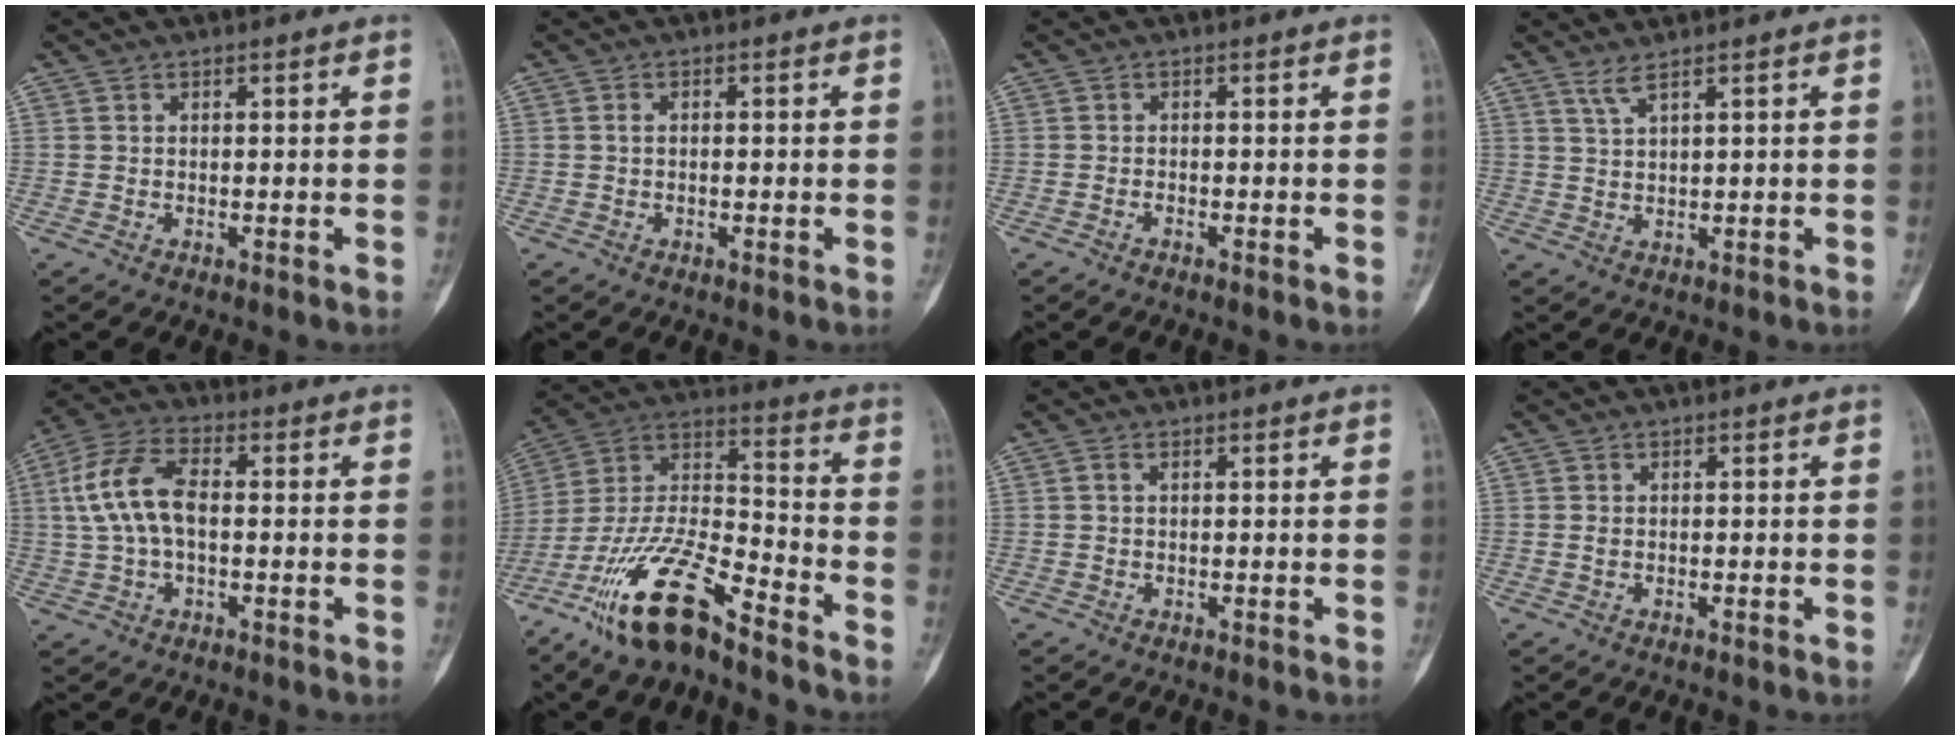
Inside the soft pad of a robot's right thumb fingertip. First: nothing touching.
{"total": 1.1, "force": [-0.1, 0.6, 0.9], "torque": [-0.018, 0.007, -0.002]}
{"total": 0.6, "force": [-0.5, 0.1, 0.3], "torque": [-0.008, 0.003, -0.010]}
{"total": 2.4, "force": [1.8, 0.0, 1.6], "torque": [-0.041, -0.013, 0.044]}
{"total": 10.9, "force": [0.5, 5.9, 9.1], "torque": [-0.191, 0.030, 0.007]}
{"total": 18.3, "force": [-12.5, 5.2, 12.3], "torque": [-0.240, 0.073, -0.233]}
{"total": 0.6, "force": [0.1, 0.4, 0.5], "torque": [-0.006, 0.002, -0.001]}
{"total": 0.9, "force": [-0.2, 0.5, 0.7], "torque": [-0.018, 0.003, -0.002]}